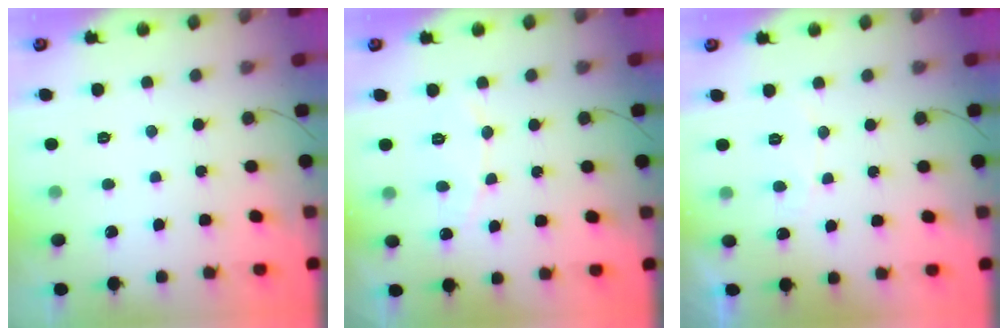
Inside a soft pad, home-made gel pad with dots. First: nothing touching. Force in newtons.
{"total": 5.7, "press": 5.7, "slide": 0.5}
{"total": 3.4, "press": 3.4, "slide": 0.2}